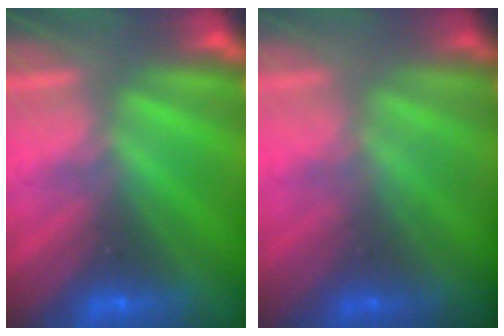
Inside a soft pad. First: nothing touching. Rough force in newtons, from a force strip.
{"total": 1.3}